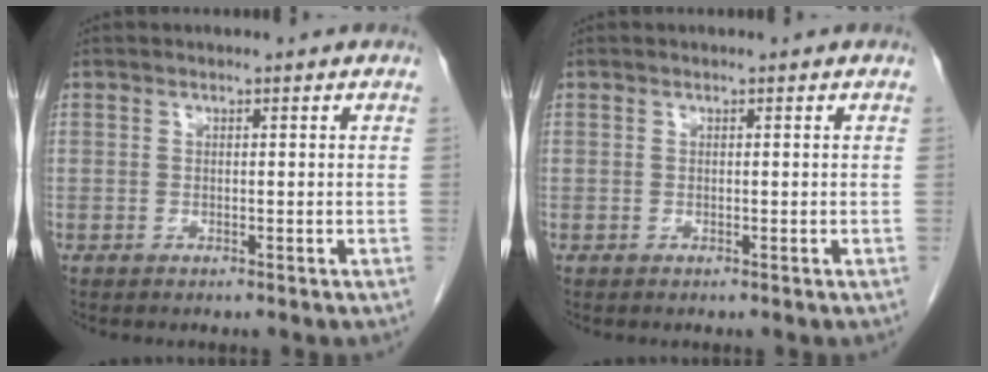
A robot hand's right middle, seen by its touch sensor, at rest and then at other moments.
{"total": 0.0}